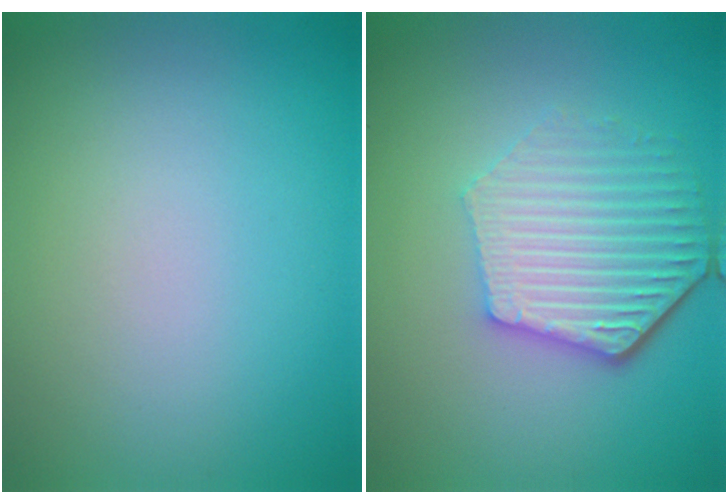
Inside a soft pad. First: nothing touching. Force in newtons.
{"total": 5.8, "press": 4.4, "slide": 3.8}